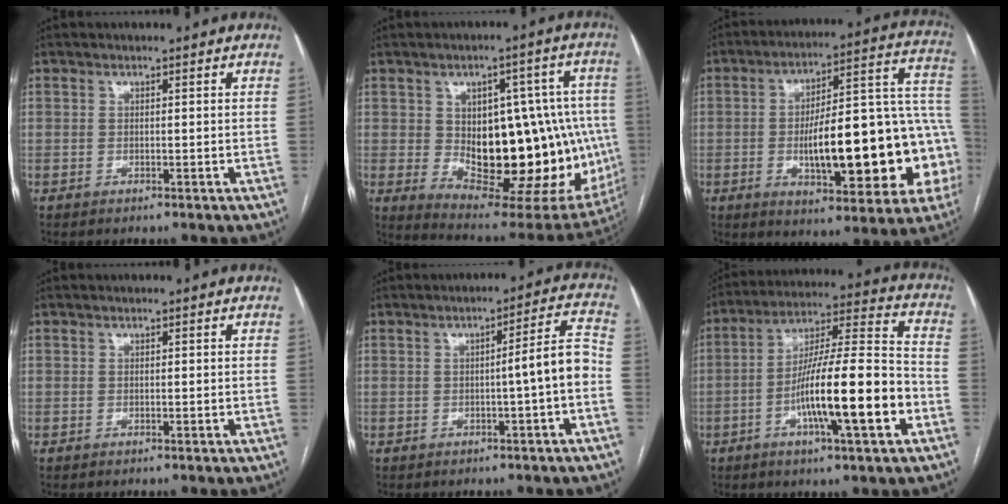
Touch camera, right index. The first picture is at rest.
{"total": 24.4, "force": [-1.8, 11.5, 21.5], "torque": [-0.248, 0.015, 0.004]}
{"total": 25.8, "force": [-4.7, 6.7, 24.5], "torque": [-0.284, 0.032, -0.052]}
{"total": 0.0}
{"total": 5.8, "force": [-1.4, -0.5, 5.6], "torque": [-0.073, 0.015, -0.019]}
{"total": 17.4, "force": [-5.5, 1.3, 16.5], "torque": [-0.283, 0.001, -0.089]}